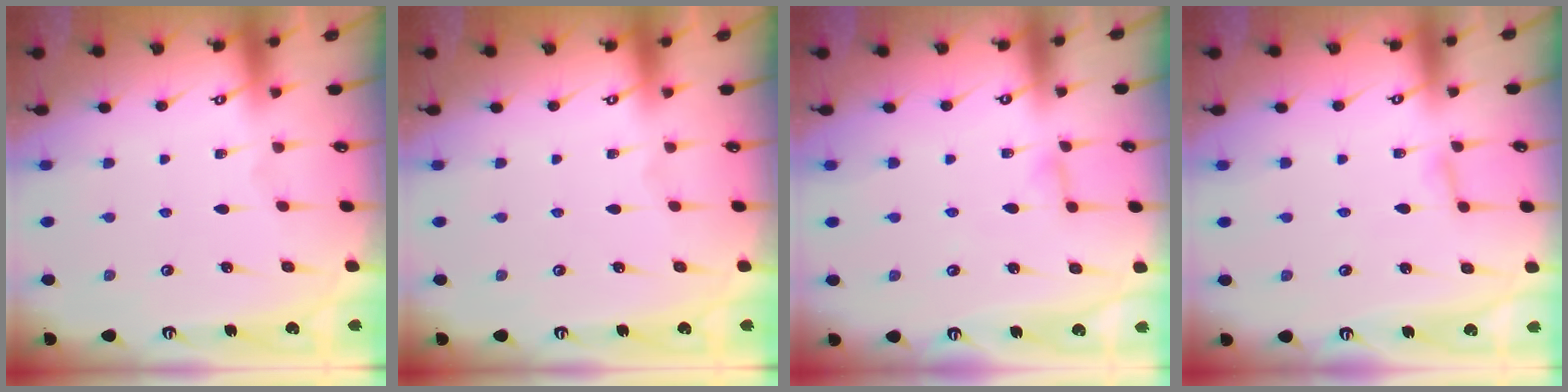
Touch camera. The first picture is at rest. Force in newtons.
{"total": 0.0}
{"total": 3.9, "press": 3.8, "slide": 0.5}
{"total": 3.3, "press": 3.3, "slide": 0.3}